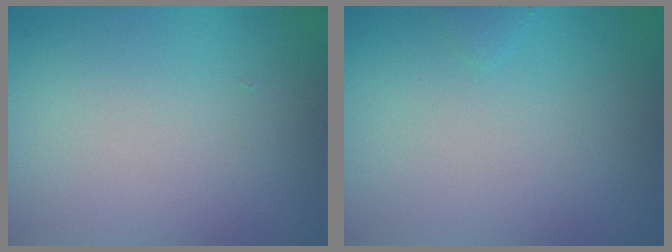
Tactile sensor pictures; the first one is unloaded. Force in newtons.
{"total": 0.5, "press": 0.5, "slide": 0.0}